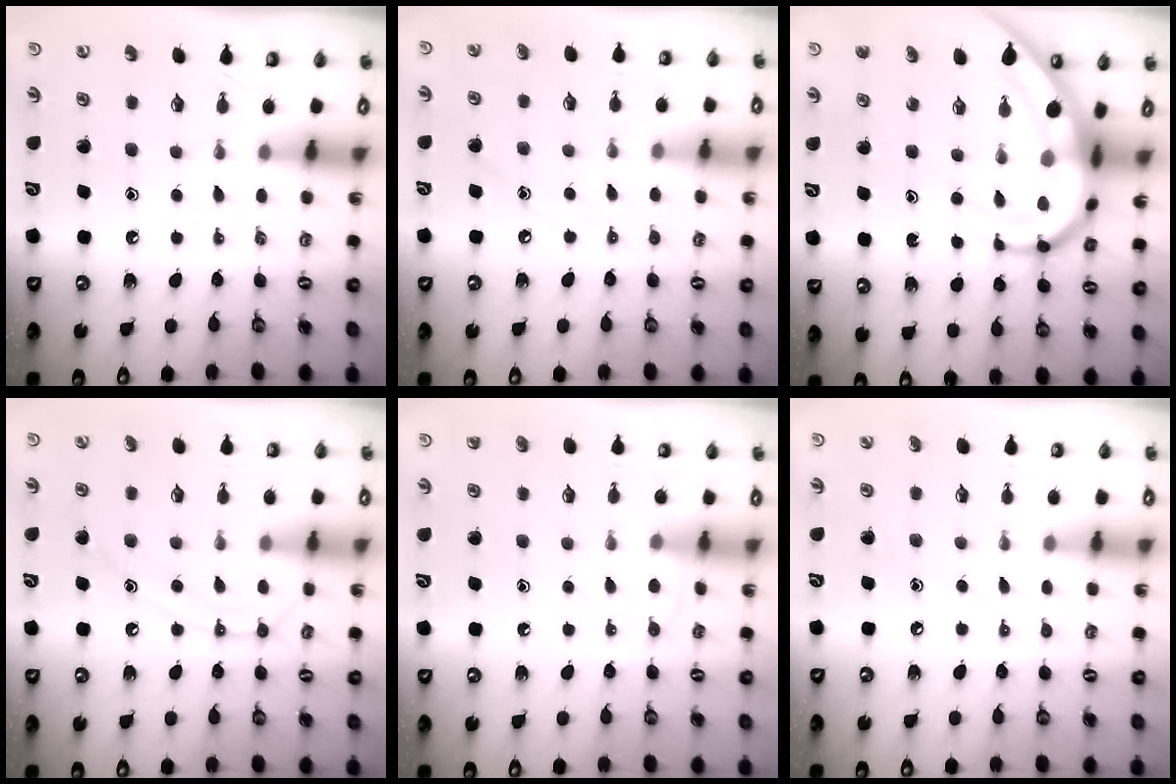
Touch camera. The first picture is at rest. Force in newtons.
{"total": 4.9, "press": 4.9, "slide": 0.2}
{"total": 11.0, "press": 10.9, "slide": 1.1}
{"total": 10.5, "press": 10.5, "slide": 0.8}
{"total": 5.8, "press": 5.7, "slide": 0.6}
{"total": 3.8, "press": 3.8, "slide": 0.5}